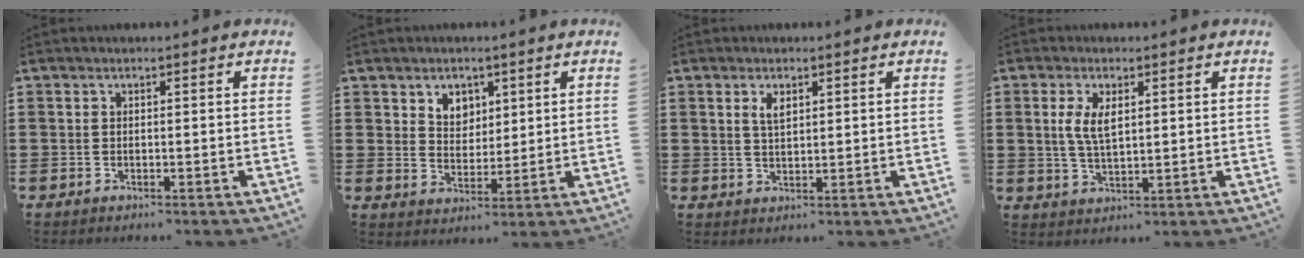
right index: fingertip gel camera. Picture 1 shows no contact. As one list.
[{"total": 4.4, "force": [2.8, 3.2, 0.8], "torque": [-0.031, 0.009, 0.052]}, {"total": 2.5, "force": [1.3, 1.1, 1.8], "torque": [-0.039, 0.003, 0.023]}, {"total": 4.7, "force": [1.2, 2.0, 4.0], "torque": [-0.086, 0.005, 0.019]}]